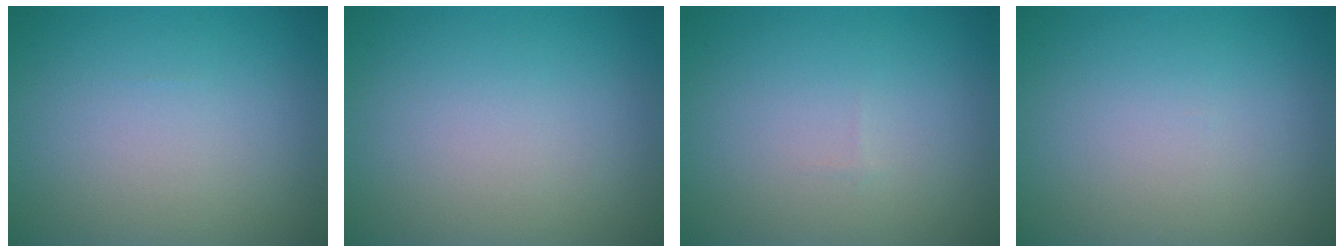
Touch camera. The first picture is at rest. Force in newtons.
{"total": 0.0}
{"total": 0.0}
{"total": 0.0}